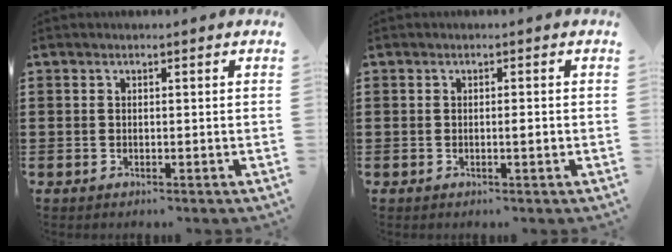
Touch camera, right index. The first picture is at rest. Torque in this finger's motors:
{"motor_torque": [0.88, 0.56, 0.02, 0.01]}